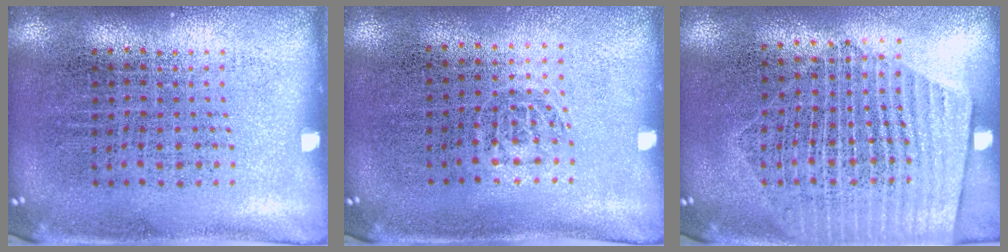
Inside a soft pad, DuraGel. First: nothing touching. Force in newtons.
{"total": 0.6, "press": 0.4, "slide": 0.4}
{"total": 1.7, "press": 1.5, "slide": 0.7}